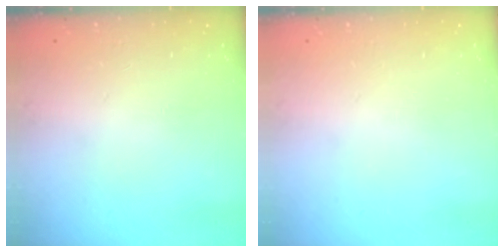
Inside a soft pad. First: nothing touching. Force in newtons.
{"total": 0.0}